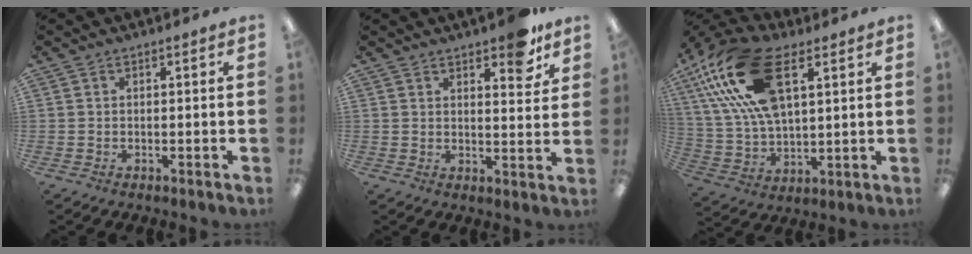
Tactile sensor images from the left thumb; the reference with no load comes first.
{"total": 7.8, "force": [5.8, 2.8, 4.5], "torque": [-0.046, -0.031, 0.094]}
{"total": 22.3, "force": [10.7, 11.5, 15.8], "torque": [-0.342, -0.025, 0.186]}